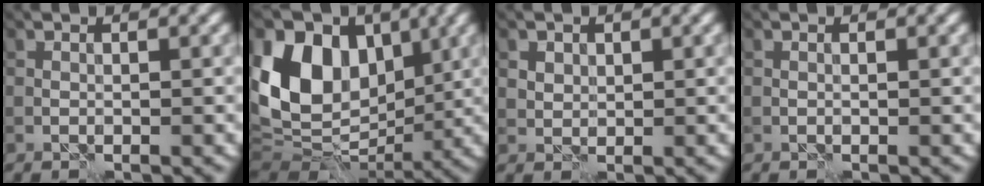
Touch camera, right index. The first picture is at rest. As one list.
[{"total": 14.3, "force": [2.7, 10.4, 9.3], "torque": [-0.159, 0.032, 0.056]}, {"total": 1.7, "force": [1.0, 1.3, 0.5], "torque": [-0.011, -0.002, 0.025]}, {"total": 0.0}]